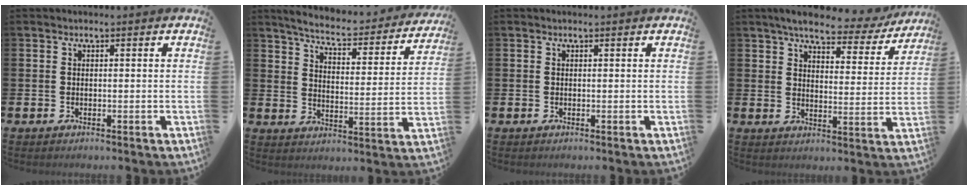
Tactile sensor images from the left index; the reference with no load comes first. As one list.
[{"total": 5.7, "force": [5.3, 0.8, 1.9], "torque": [-0.054, -0.047, 0.083]}, {"total": 0.0}, {"total": 5.9, "force": [5.3, 1.3, 2.3], "torque": [-0.050, -0.034, 0.083]}]